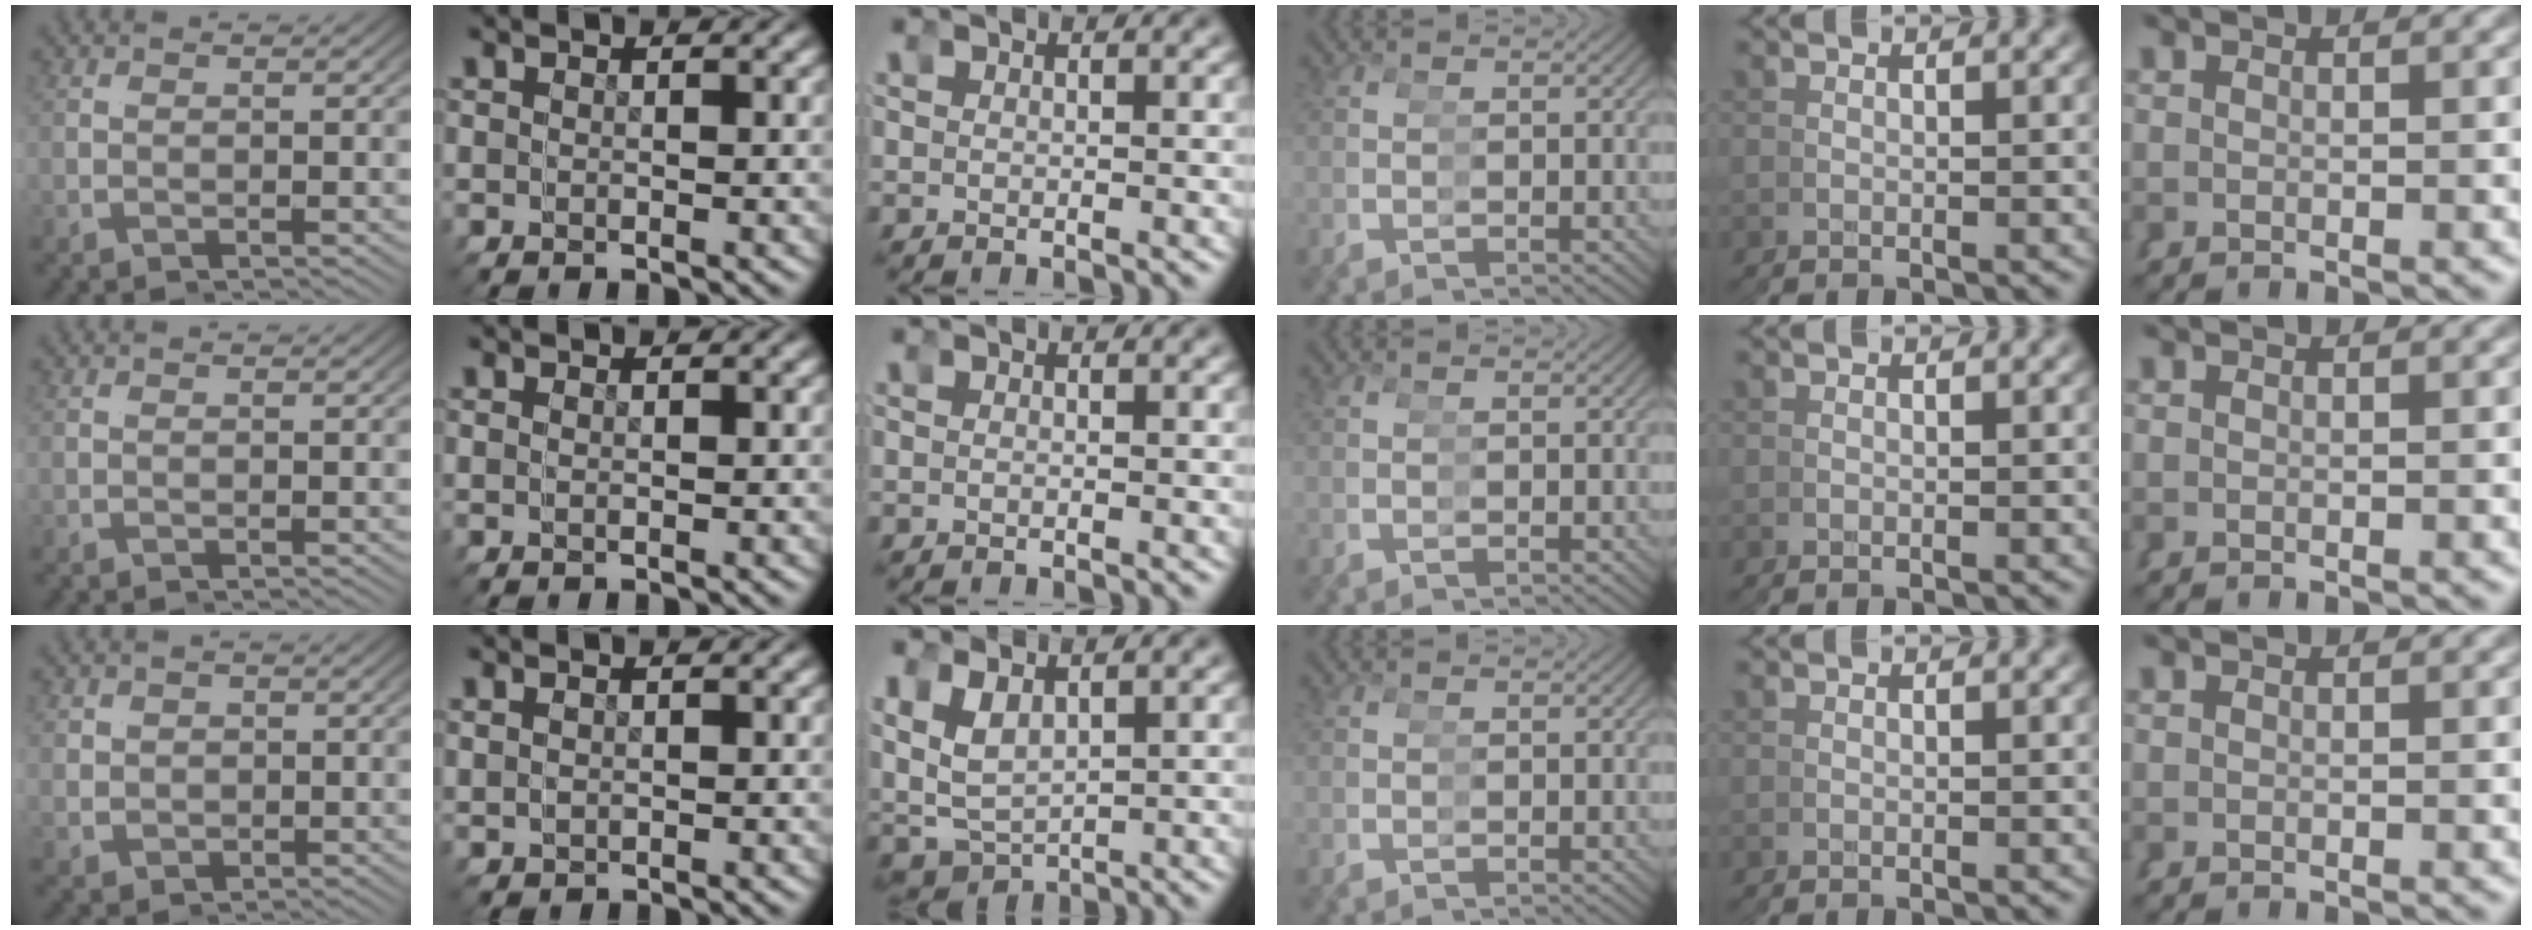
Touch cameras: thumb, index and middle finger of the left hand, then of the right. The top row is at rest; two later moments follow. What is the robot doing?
{"motion": "grasp_and_lifting", "object": "hoodie"}